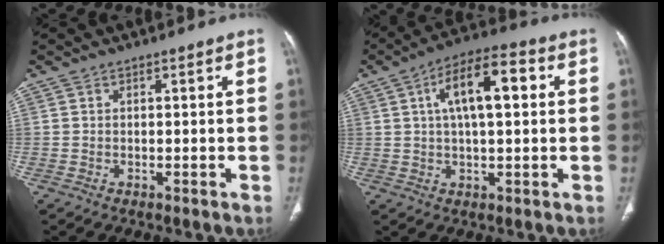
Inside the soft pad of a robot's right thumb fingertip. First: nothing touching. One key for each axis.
{"total": 11.8, "fx": 2.8, "fy": 4.5, "fz": 10.5, "tx": -0.174, "ty": 0.020, "tz": 0.041}